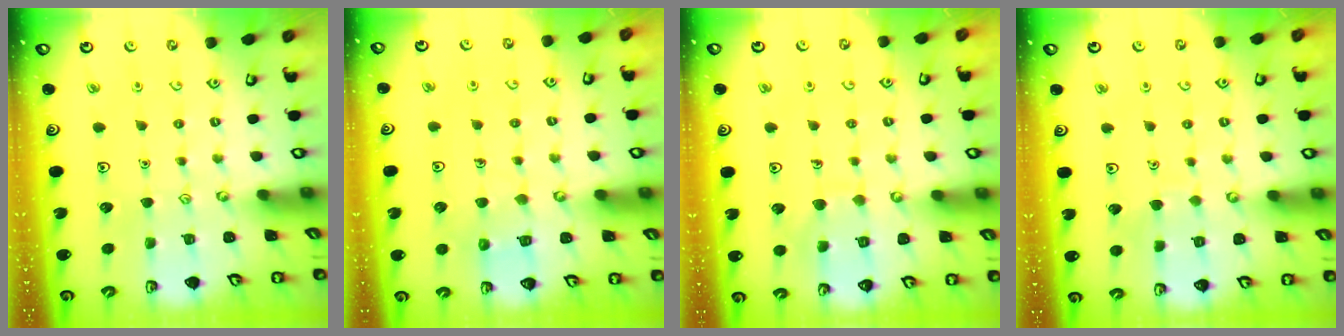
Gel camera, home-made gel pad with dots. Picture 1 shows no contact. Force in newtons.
{"total": 5.4, "press": 5.4, "slide": 0.4}
{"total": 7.3, "press": 7.3, "slide": 0.7}
{"total": 3.1, "press": 3.1, "slide": 0.2}